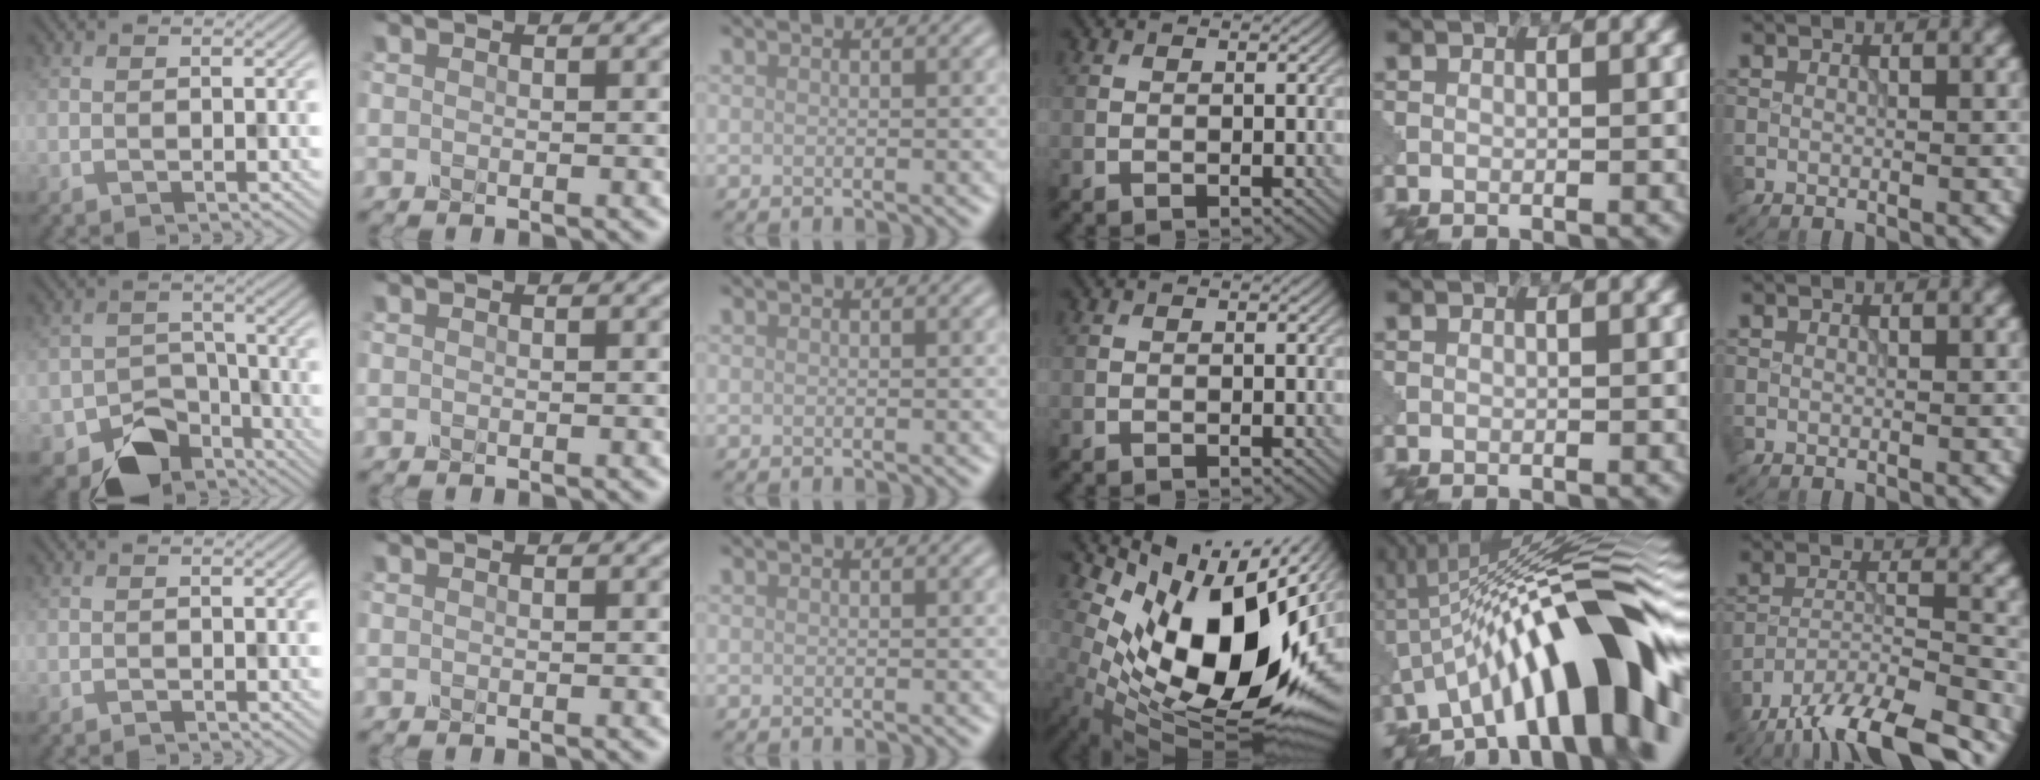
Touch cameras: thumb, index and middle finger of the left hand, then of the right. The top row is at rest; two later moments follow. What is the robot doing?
{"motion": "disassemble", "object": "pitcher"}